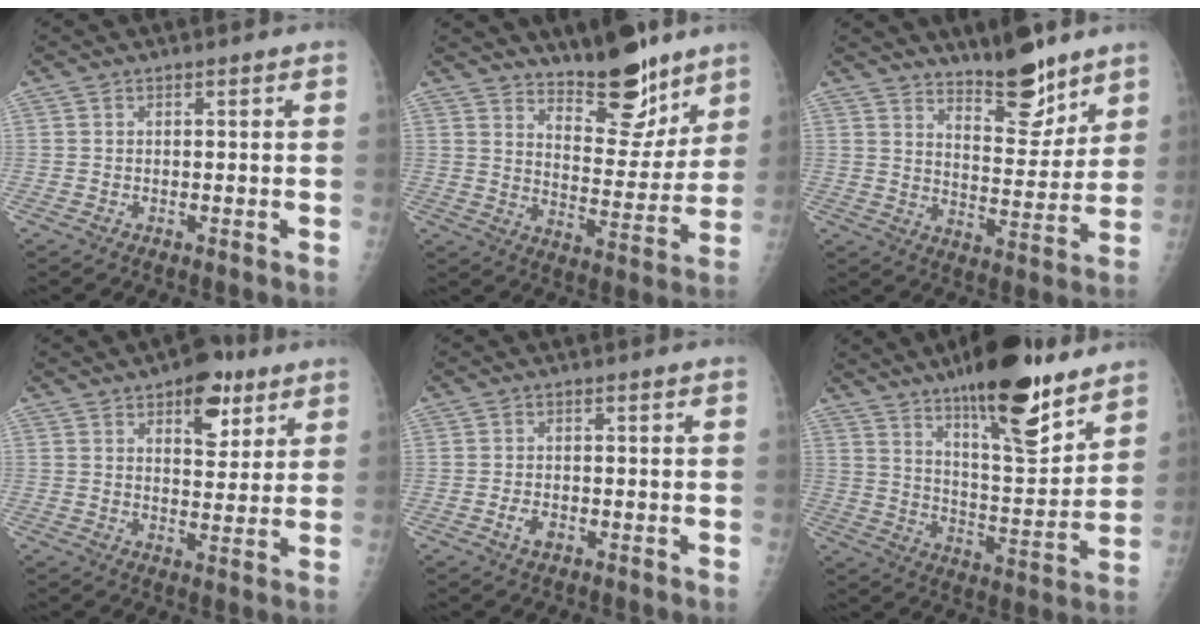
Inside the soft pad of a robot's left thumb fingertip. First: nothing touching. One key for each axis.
{"total": 14.2, "fx": 11.1, "fy": 5.1, "fz": 7.2, "tx": -0.058, "ty": -0.090, "tz": 0.175}
{"total": 11.5, "fx": 9.2, "fy": 3.7, "fz": 5.9, "tx": -0.058, "ty": -0.077, "tz": 0.151}
{"total": 9.4, "fx": 5.3, "fy": 4.9, "fz": 6.1, "tx": -0.054, "ty": -0.023, "tz": 0.072}
{"total": 2.3, "fx": -1.0, "fy": 1.4, "fz": 1.5, "tx": -0.026, "ty": 0.005, "tz": -0.016}
{"total": 19.5, "fx": 13.6, "fy": 5.3, "fz": 12.9, "tx": -0.164, "ty": -0.083, "tz": 0.218}